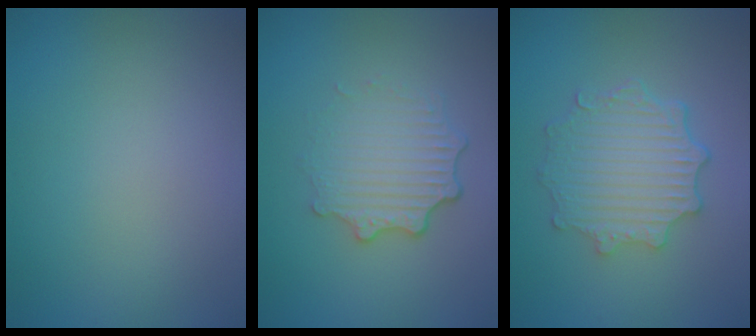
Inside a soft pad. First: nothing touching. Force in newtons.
{"total": 3.4, "press": 2.6, "slide": 2.1}
{"total": 4.6, "press": 3.8, "slide": 2.7}